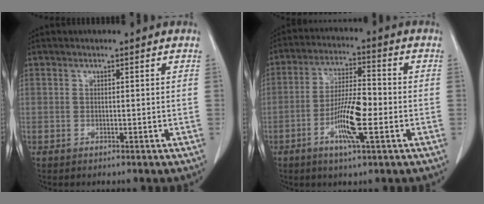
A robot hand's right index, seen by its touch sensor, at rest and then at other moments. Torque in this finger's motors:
{"motor_torque": [0.42, -0.30, 0.20, 0.10]}